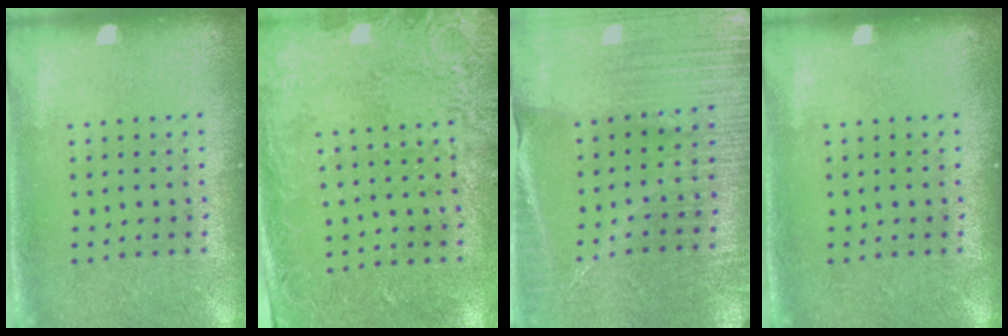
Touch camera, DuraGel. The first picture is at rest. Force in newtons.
{"total": 2.7, "press": 2.0, "slide": 1.8}
{"total": 4.3, "press": 4.0, "slide": 1.5}
{"total": 0.0}